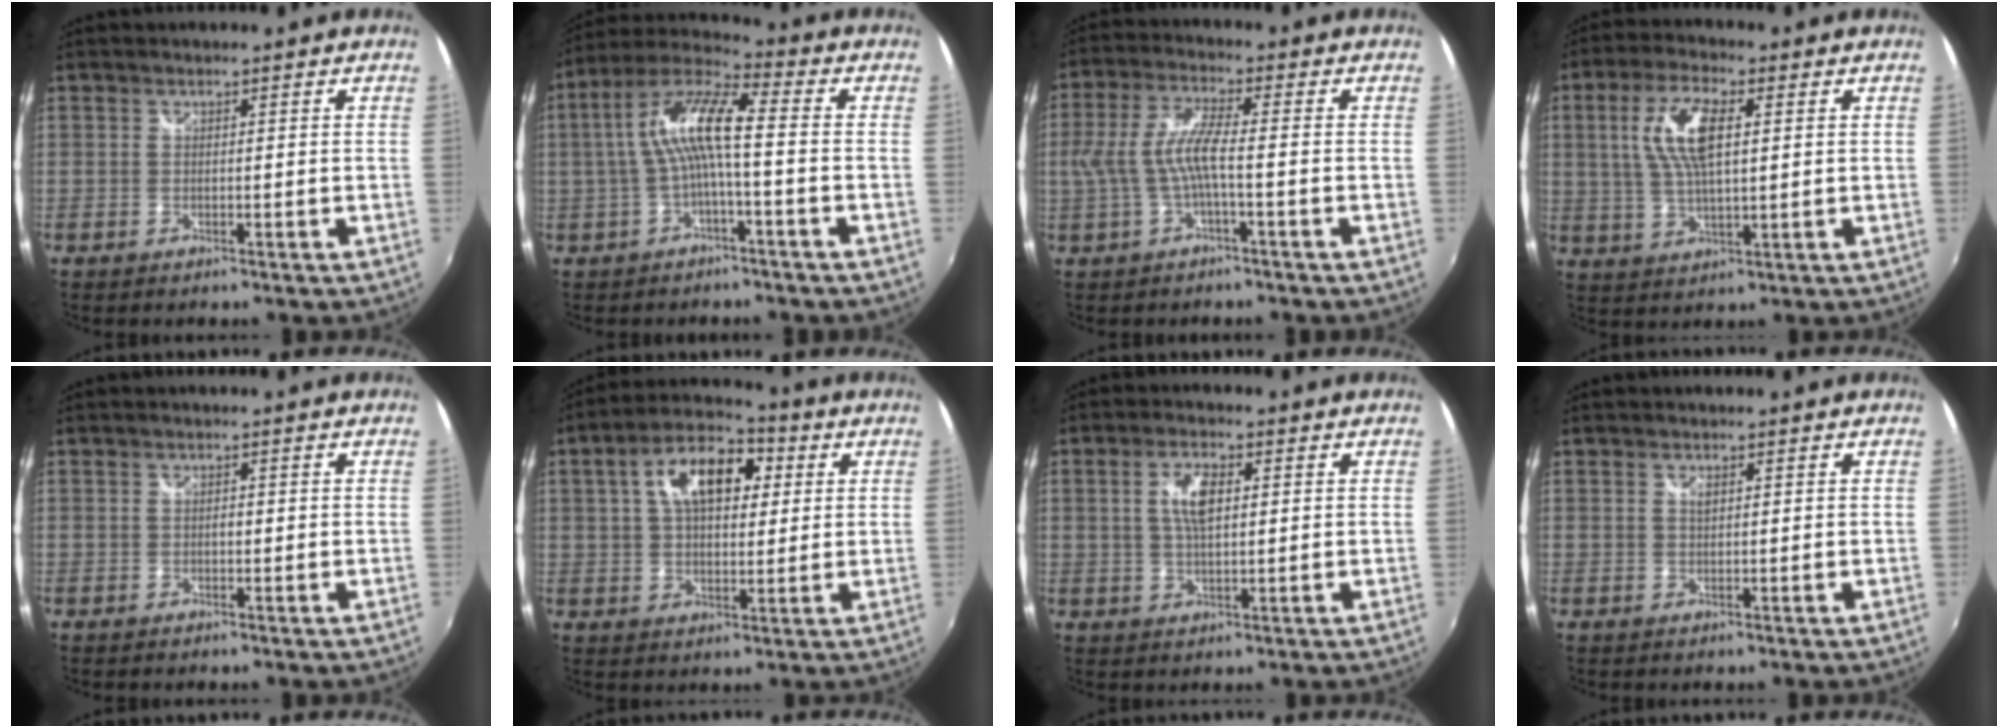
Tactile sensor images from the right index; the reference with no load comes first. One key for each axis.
{"total": 10.4, "fx": -0.7, "fy": 1.8, "fz": 10.2, "tx": -0.208, "ty": 0.021, "tz": -0.014}
{"total": 7.3, "fx": -1.5, "fy": 1.0, "fz": 7.1, "tx": -0.155, "ty": 0.002, "tz": -0.020}
{"total": 10.0, "fx": 2.3, "fy": 3.7, "fz": 8.9, "tx": -0.179, "ty": 0.010, "tz": 0.047}
{"total": 1.4, "fx": -0.3, "fy": 0.9, "fz": 1.0, "tx": -0.017, "ty": 0.002, "tz": -0.006}
{"total": 12.6, "fx": 3.8, "fy": 6.9, "fz": 9.9, "tx": -0.170, "ty": 0.033, "tz": 0.055}
{"total": 5.4, "fx": 1.1, "fy": 2.2, "fz": 4.8, "tx": -0.091, "ty": 0.006, "tz": 0.022}
{"total": 0.8, "fx": 0.4, "fy": 0.4, "fz": 0.6, "tx": -0.010, "ty": 0.002, "tz": 0.006}